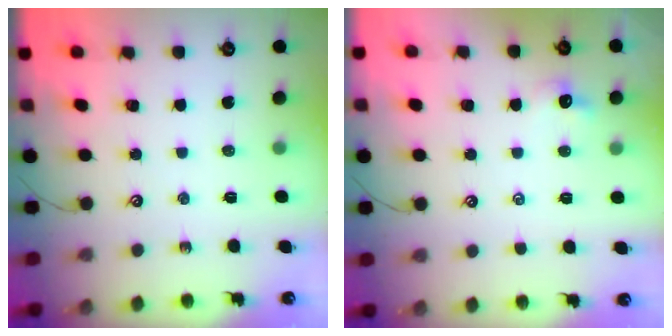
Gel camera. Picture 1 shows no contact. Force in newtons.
{"total": 0.7, "press": 0.5, "slide": 0.4}